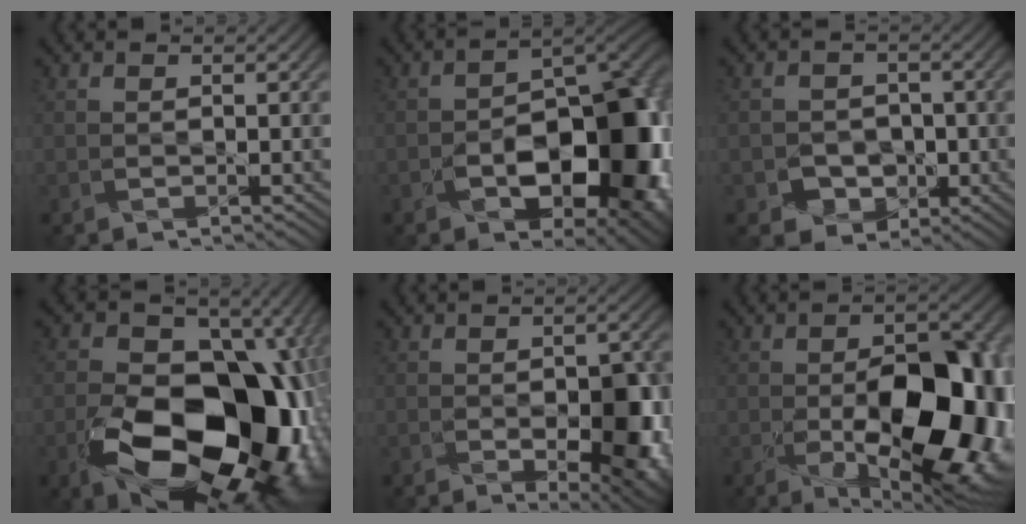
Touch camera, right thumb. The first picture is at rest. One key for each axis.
{"total": 15.2, "fx": -4.8, "fy": 8.6, "fz": 11.6, "tx": -0.138, "ty": -0.026, "tz": -0.072}
{"total": 4.1, "fx": -1.5, "fy": 3.7, "fz": 1.0, "tx": -0.014, "ty": -0.005, "tz": -0.041}
{"total": 21.2, "fx": -6.7, "fy": 13.3, "fz": 15.0, "tx": -0.250, "ty": -0.042, "tz": -0.081}
{"total": 9.4, "fx": -2.6, "fy": 4.7, "fz": 7.8, "tx": -0.113, "ty": -0.026, "tz": -0.022}
{"total": 16.9, "fx": -3.9, "fy": 8.2, "fz": 14.2, "tx": -0.196, "ty": -0.027, "tz": -0.049}